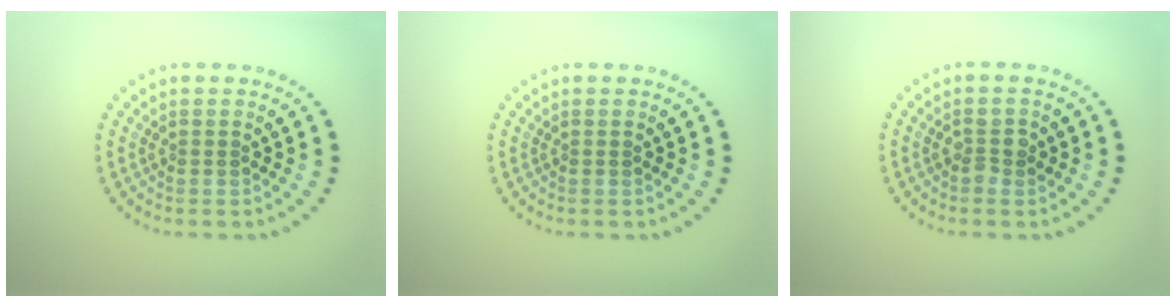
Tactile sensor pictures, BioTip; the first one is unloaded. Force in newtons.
{"total": 0.0}
{"total": 1.4, "press": 1.4, "slide": 0.2}